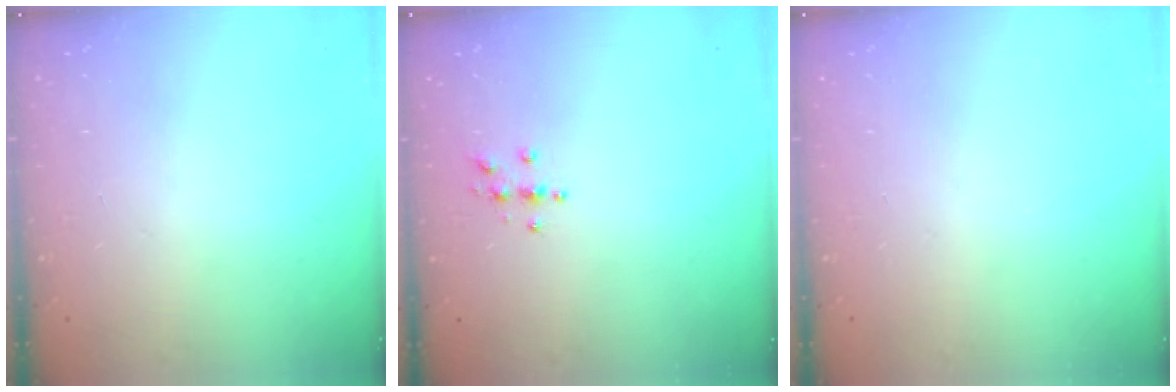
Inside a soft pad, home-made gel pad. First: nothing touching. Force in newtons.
{"total": 3.9, "press": 3.8, "slide": 0.4}
{"total": 0.0}